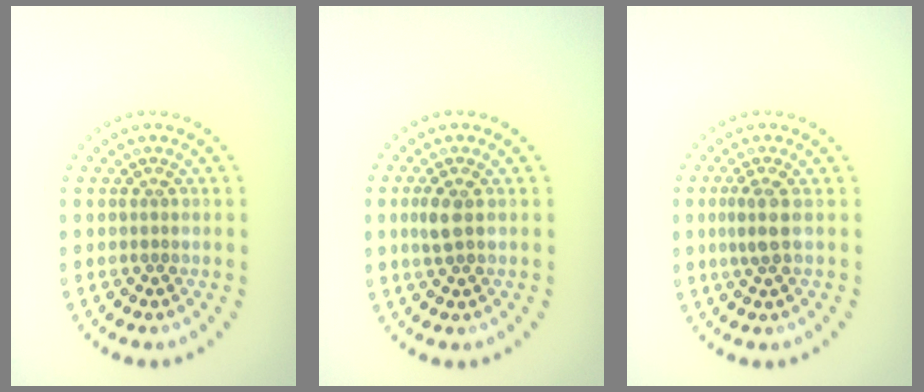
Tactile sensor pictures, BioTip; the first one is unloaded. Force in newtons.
{"total": 1.7, "press": 1.7, "slide": 0.4}
{"total": 1.9, "press": 1.6, "slide": 1.1}